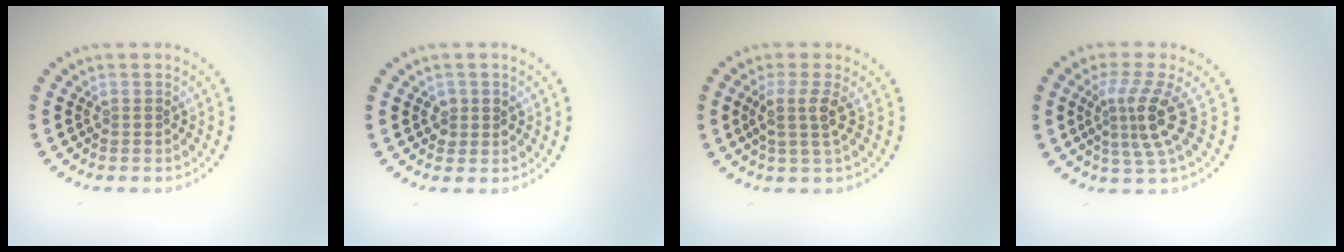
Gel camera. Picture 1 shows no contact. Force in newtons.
{"total": 1.2, "press": 1.1, "slide": 0.3}
{"total": 2.4, "press": 1.8, "slide": 1.5}
{"total": 3.8, "press": 2.6, "slide": 2.8}